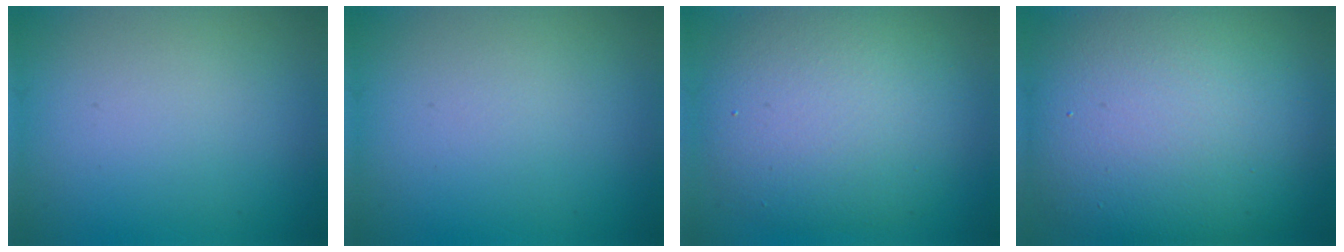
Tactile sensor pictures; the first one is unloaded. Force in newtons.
{"total": 0.0}
{"total": 8.4, "press": 8.4, "slide": 0.5}
{"total": 15.6, "press": 15.6, "slide": 0.9}